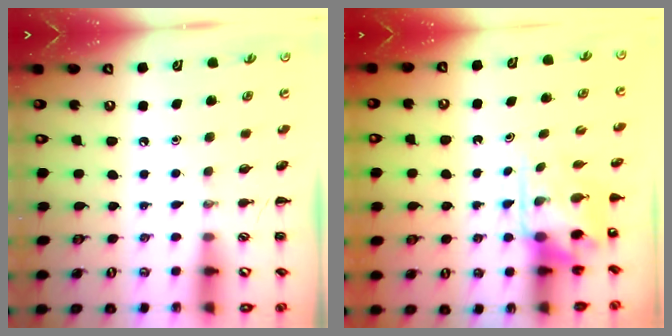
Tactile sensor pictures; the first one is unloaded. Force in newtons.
{"total": 4.9, "press": 4.9, "slide": 0.6}